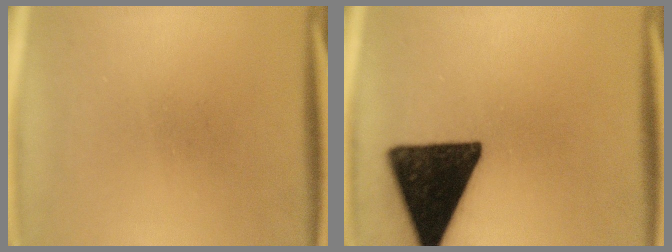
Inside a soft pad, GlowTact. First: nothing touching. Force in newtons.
{"total": 17.6}